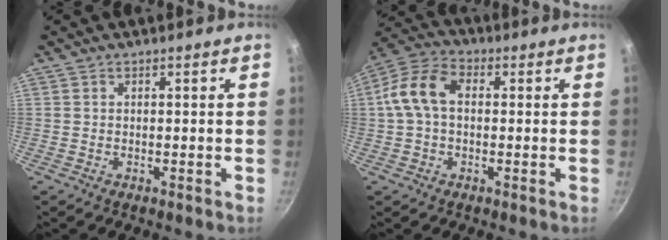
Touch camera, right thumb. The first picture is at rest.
{"total": 10.0, "force": [0.8, 6.6, 7.5], "torque": [-0.153, 0.032, 0.008]}